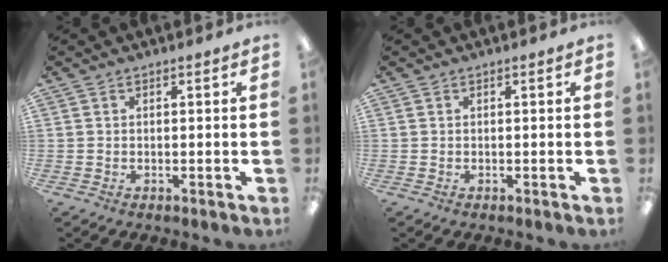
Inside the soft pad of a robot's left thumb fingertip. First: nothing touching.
{"total": 0.0}